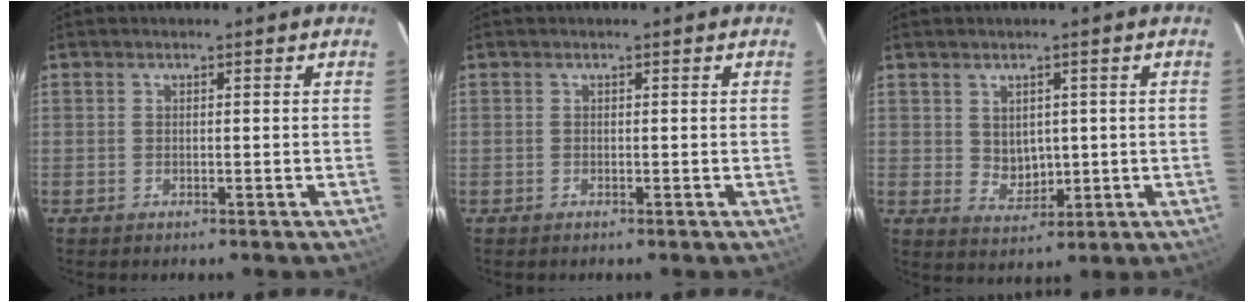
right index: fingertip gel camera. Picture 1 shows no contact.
{"total": 0.0}
{"total": 4.3, "force": [1.0, 3.7, 2.0], "torque": [-0.032, -0.001, 0.031]}